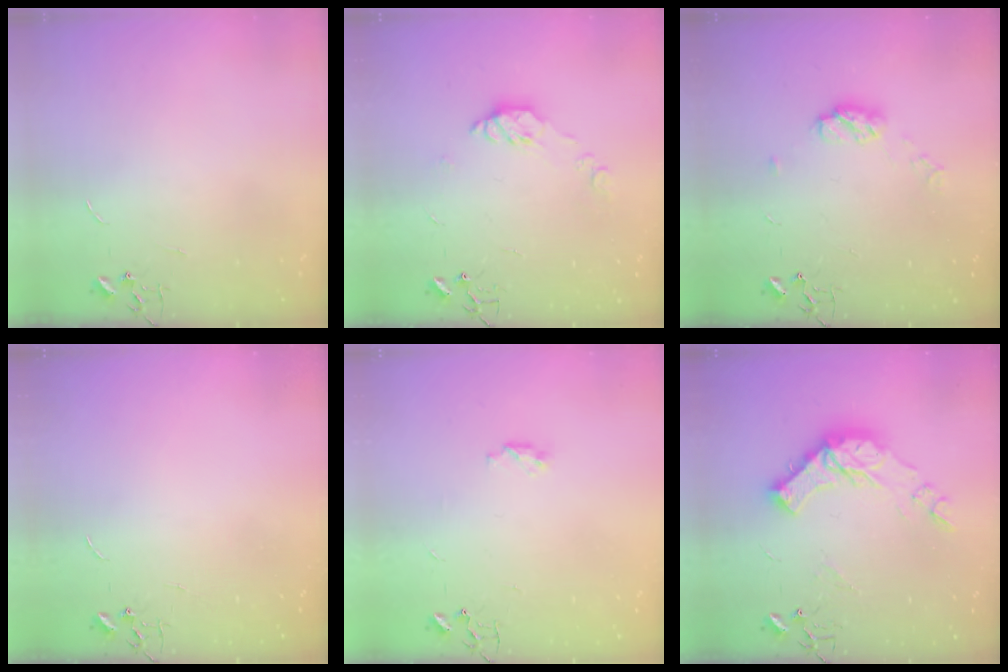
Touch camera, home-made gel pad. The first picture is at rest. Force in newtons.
{"total": 7.6, "press": 7.6, "slide": 0.4}
{"total": 7.2, "press": 7.2, "slide": 0.4}
{"total": 0.0}
{"total": 3.3, "press": 3.2, "slide": 0.6}
{"total": 16.5, "press": 16.5, "slide": 1.5}